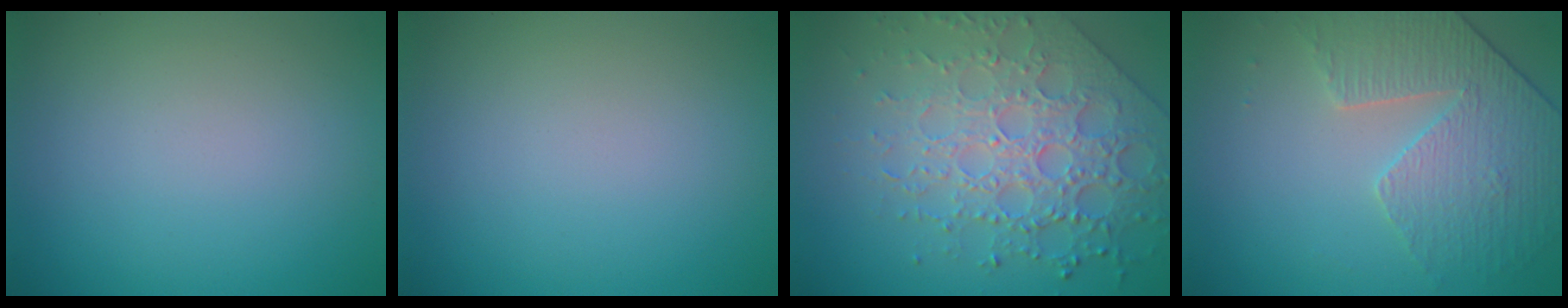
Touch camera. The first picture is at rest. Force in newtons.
{"total": 0.0}
{"total": 6.8, "press": 5.4, "slide": 4.2}
{"total": 4.2, "press": 3.7, "slide": 2.1}